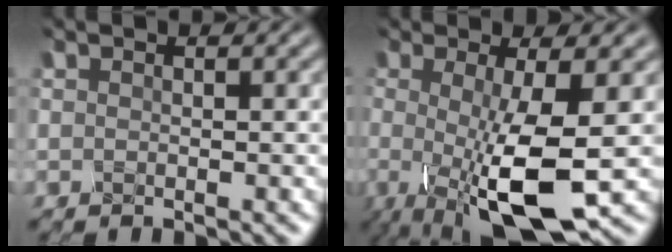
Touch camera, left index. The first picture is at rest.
{"total": 9.6, "force": [-2.5, 2.4, 8.9], "torque": [-0.152, -0.019, -0.042]}